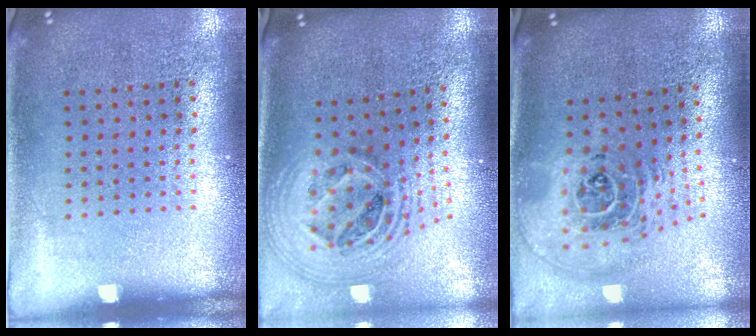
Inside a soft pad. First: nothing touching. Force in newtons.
{"total": 2.7, "press": 1.9, "slide": 1.9}
{"total": 2.6, "press": 1.8, "slide": 1.9}